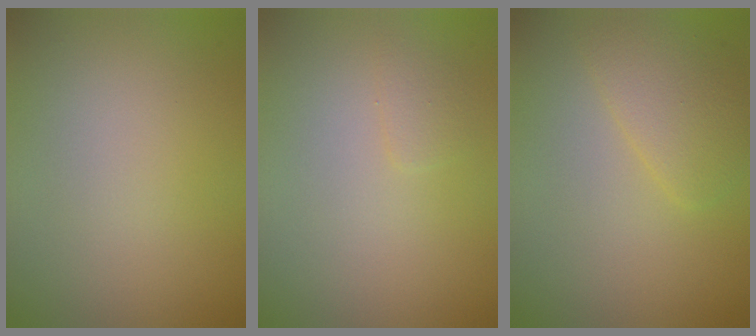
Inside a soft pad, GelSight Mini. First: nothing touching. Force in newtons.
{"total": 0.8, "press": 0.8, "slide": 0.0}
{"total": 2.7, "press": 2.7, "slide": 0.2}